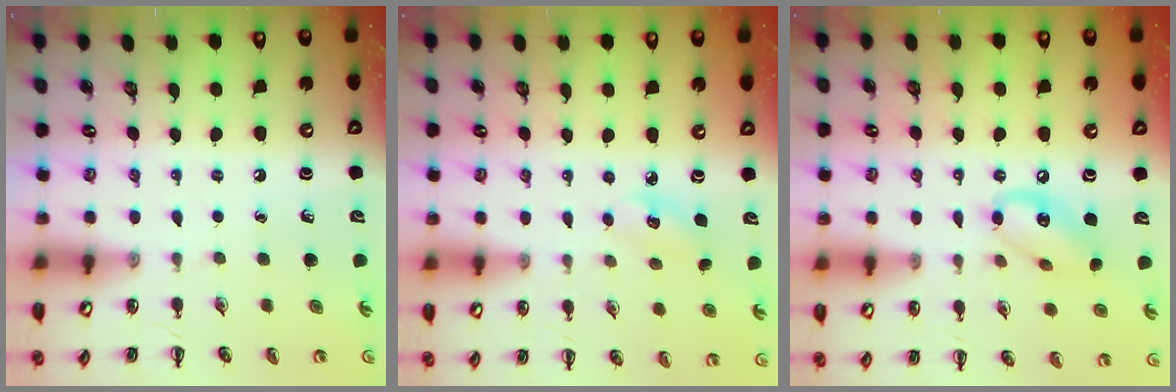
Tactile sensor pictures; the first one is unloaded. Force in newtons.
{"total": 3.8, "press": 3.7, "slide": 1.0}
{"total": 10.1, "press": 9.9, "slide": 1.9}